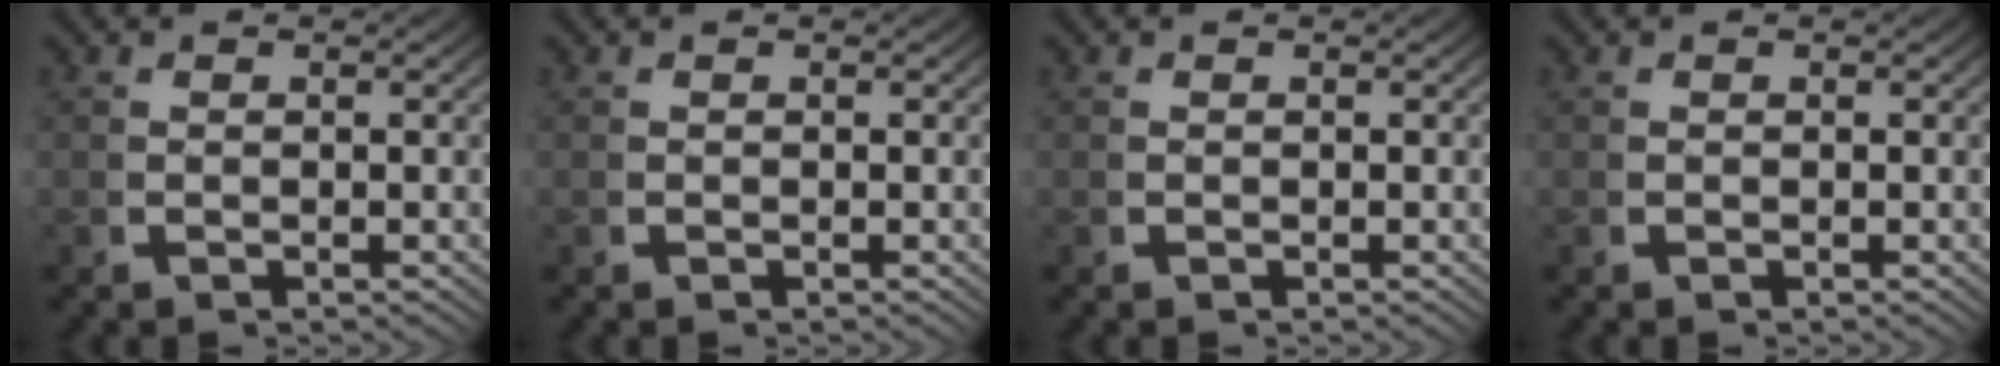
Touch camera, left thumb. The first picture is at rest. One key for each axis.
{"total": 0.0}
{"total": 0.0}
{"total": 0.0}